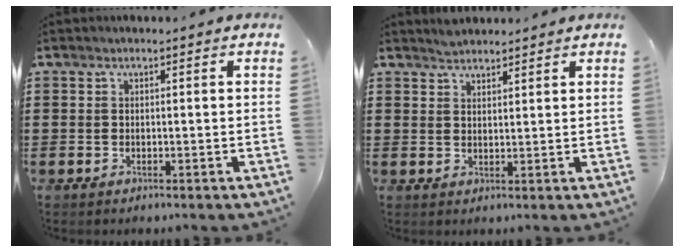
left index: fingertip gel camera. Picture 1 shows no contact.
{"total": 2.0, "force": [2.0, 0.3, 0.0], "torque": [-0.005, 0.002, 0.039]}